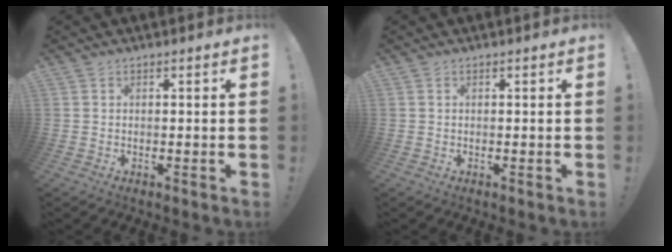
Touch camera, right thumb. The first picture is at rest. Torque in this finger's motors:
{"motor_torque": [-0.23, -0.38, -0.31, 0.00, 0.00]}